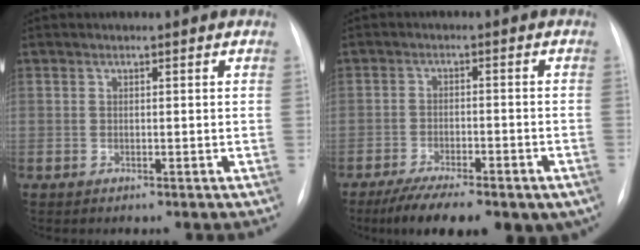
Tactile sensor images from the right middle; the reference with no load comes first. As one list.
[{"total": 16.2, "force": [-11.1, 5.3, 10.4], "torque": [-0.144, -0.009, -0.158]}]